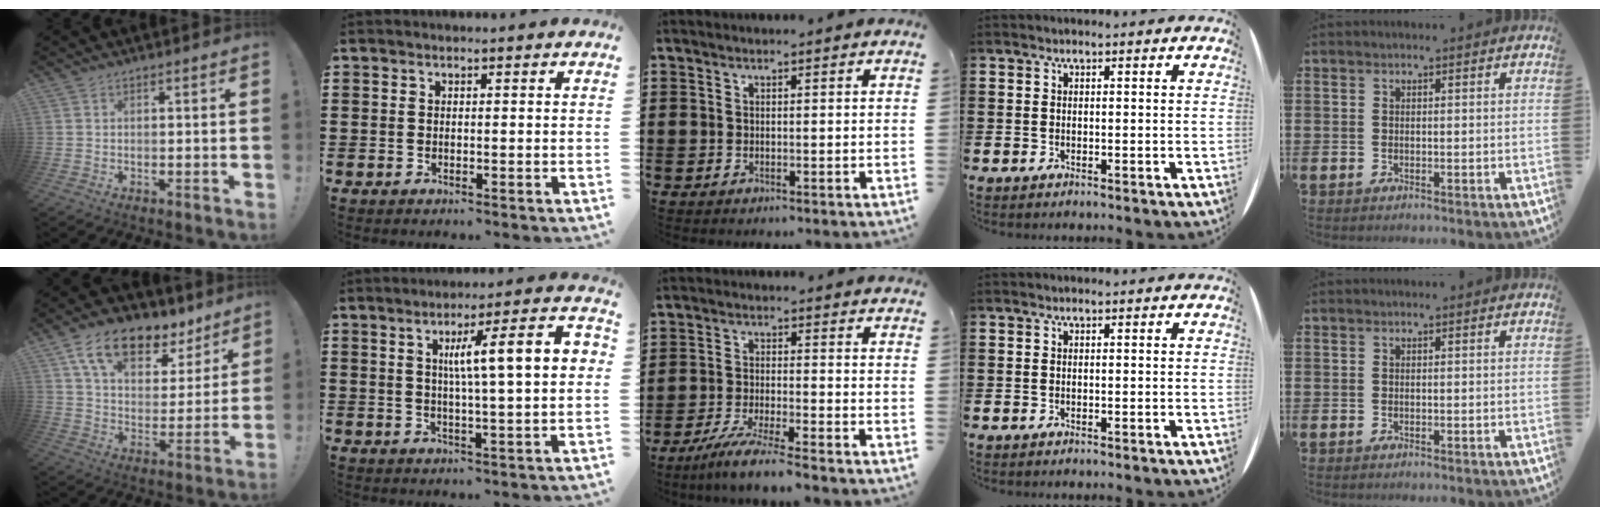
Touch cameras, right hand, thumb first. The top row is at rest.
{"thumb": {"total": 16.2, "force": [10.5, 8.3, 9.2], "torque": [-0.166, -0.056, 0.188]}, "index": {"total": 10.3, "force": [2.1, 1.1, 10.0], "torque": [-0.181, 0.004, 0.026]}, "middle": {"total": 5.4, "force": [-4.7, -0.5, 2.7], "torque": [-0.063, -0.020, -0.090]}}